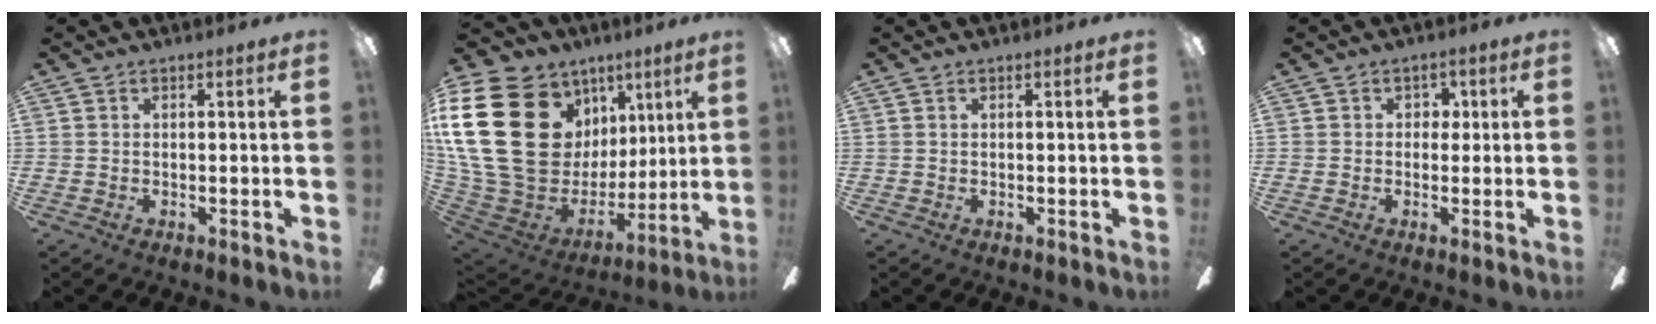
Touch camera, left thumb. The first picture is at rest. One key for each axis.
{"total": 30.8, "fx": 7.8, "fy": 22.0, "fz": 20.0, "tx": -0.433, "ty": -0.043, "tz": 0.189}
{"total": 0.0}
{"total": 2.8, "fx": -0.1, "fy": 2.5, "fz": 1.3, "tx": -0.013, "ty": 0.006, "tz": -0.009}